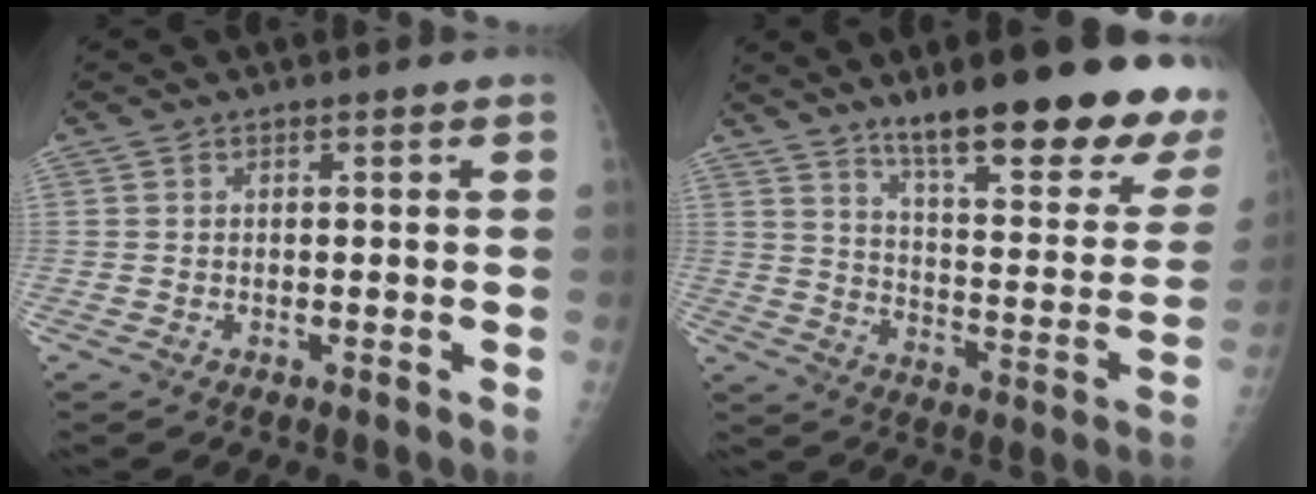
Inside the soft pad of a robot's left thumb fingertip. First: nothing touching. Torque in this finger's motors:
{"motor_torque": [2.12, 0.05, 1.11, -0.92, 0.13]}